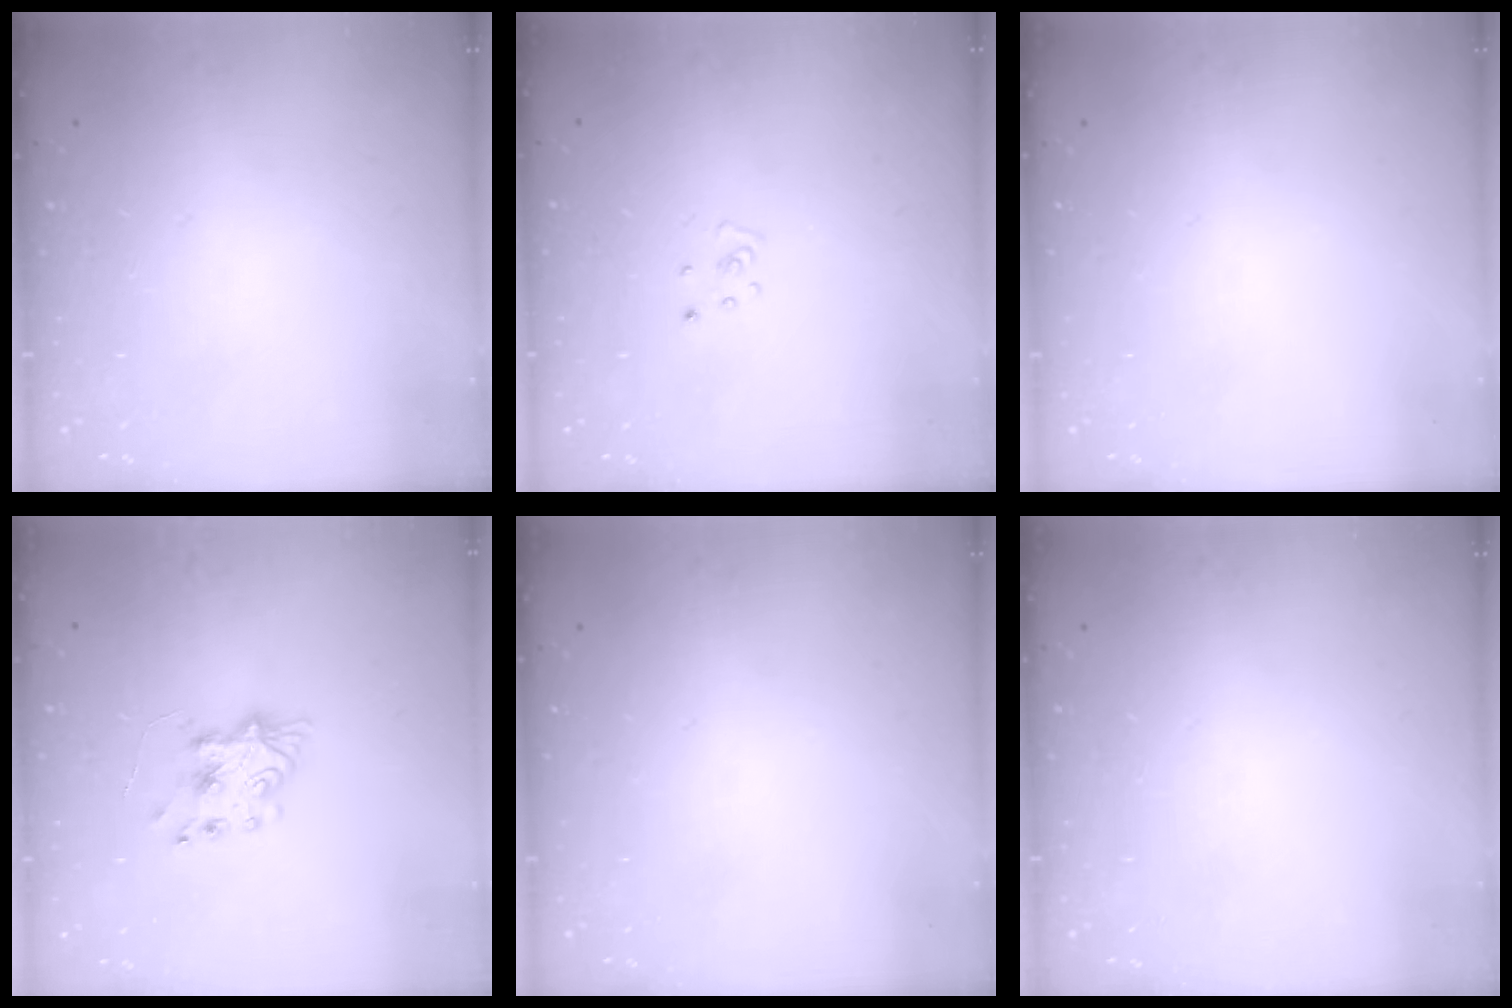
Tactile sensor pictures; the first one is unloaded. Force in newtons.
{"total": 2.2, "press": 2.2, "slide": 0.2}
{"total": 0.0}
{"total": 7.9, "press": 7.8, "slide": 1.0}
{"total": 0.0}
{"total": 0.0}